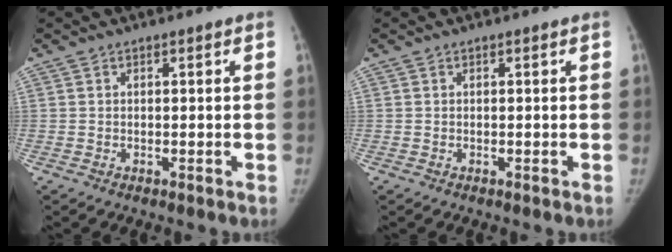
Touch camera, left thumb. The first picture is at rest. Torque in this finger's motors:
{"motor_torque": [-0.14, 0.02, 0.21, -0.04, -0.04]}